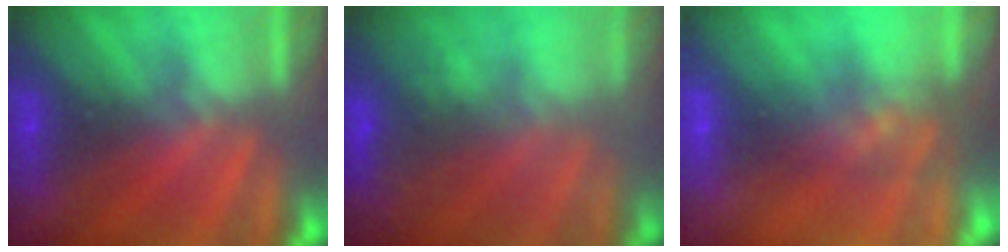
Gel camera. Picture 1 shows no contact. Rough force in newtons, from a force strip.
{"total": 8.2}
{"total": 7.8}